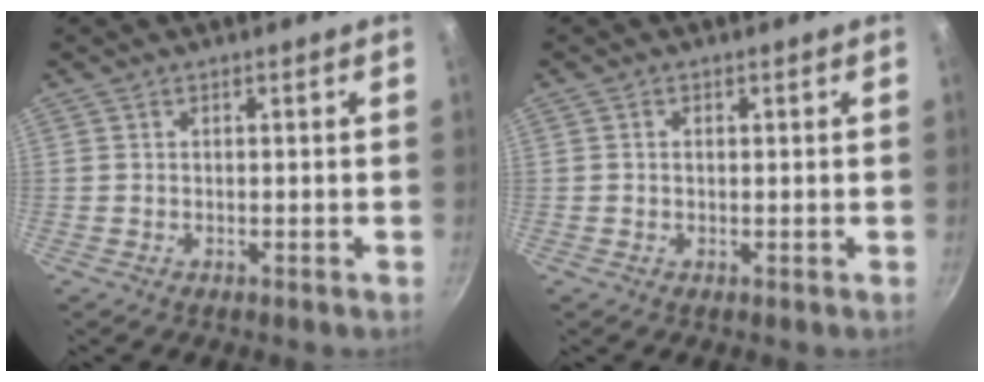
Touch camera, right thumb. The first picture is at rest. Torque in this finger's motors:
{"motor_torque": [-0.14, -0.70, -0.46, 0.25, -0.03]}